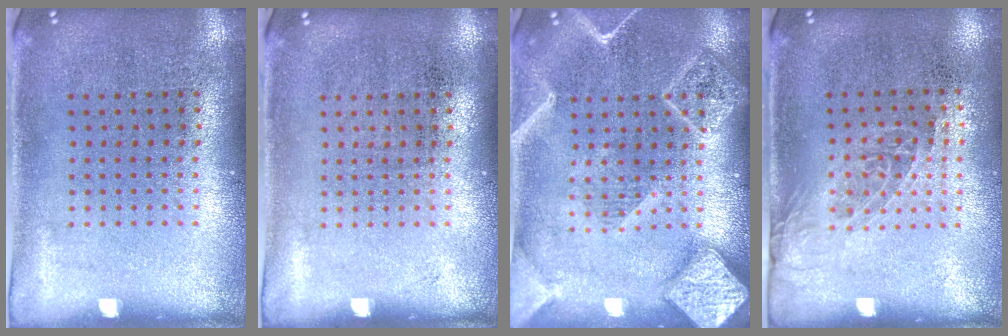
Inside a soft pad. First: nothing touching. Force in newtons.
{"total": 0.0}
{"total": 4.2, "press": 4.1, "slide": 0.6}
{"total": 1.3, "press": 1.0, "slide": 0.8}